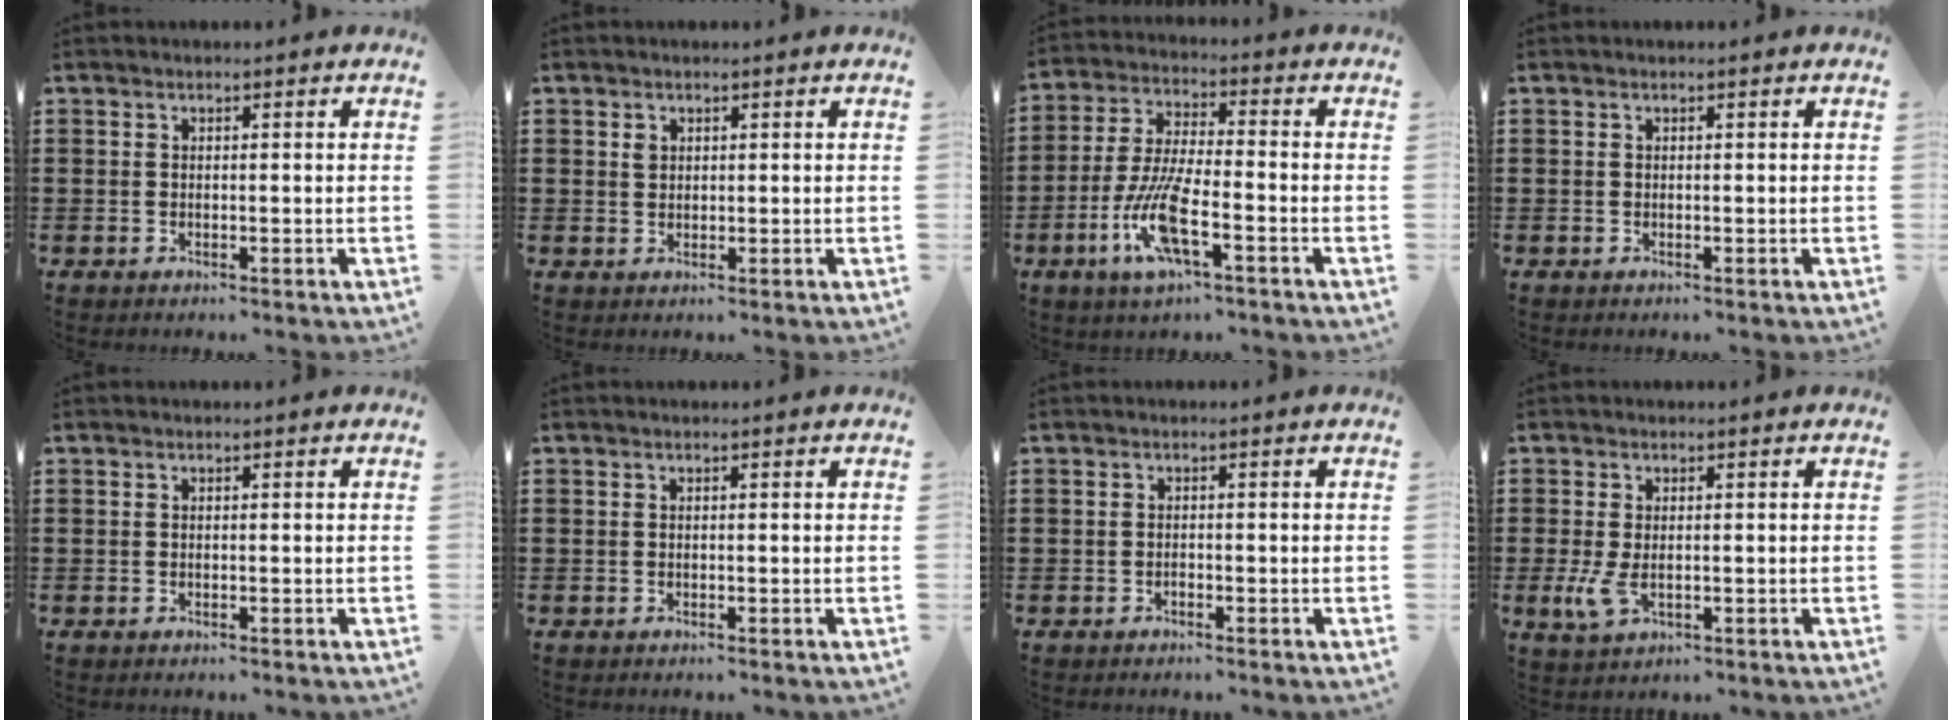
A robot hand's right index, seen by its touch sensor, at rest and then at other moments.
{"total": 1.3, "force": [0.6, 0.9, 0.6], "torque": [-0.014, 0.004, 0.011]}
{"total": 9.9, "force": [-4.3, 2.3, 8.6], "torque": [-0.199, -0.015, -0.085]}
{"total": 0.0}
{"total": 0.0}
{"total": 0.0}
{"total": 0.5, "force": [-0.4, 0.3, 0.3], "torque": [-0.006, -0.001, -0.008]}
{"total": 3.9, "force": [-0.4, 2.0, 3.3], "torque": [-0.080, -0.006, -0.010]}